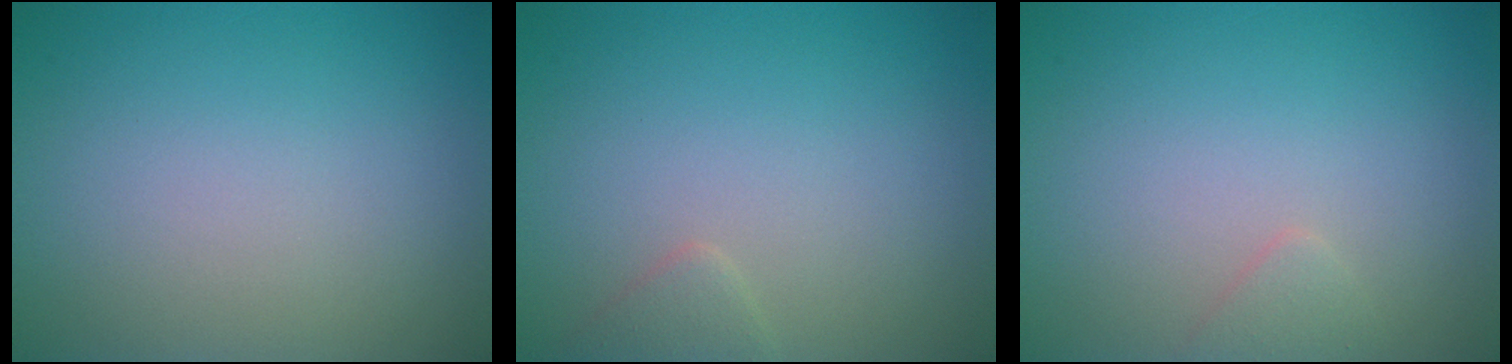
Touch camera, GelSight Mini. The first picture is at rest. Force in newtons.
{"total": 1.0, "press": 1.0, "slide": 0.1}
{"total": 0.9, "press": 0.9, "slide": 0.1}